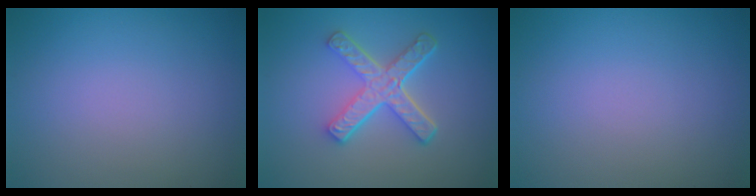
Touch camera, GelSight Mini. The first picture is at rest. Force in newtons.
{"total": 5.1, "press": 3.6, "slide": 3.6}
{"total": 0.0}